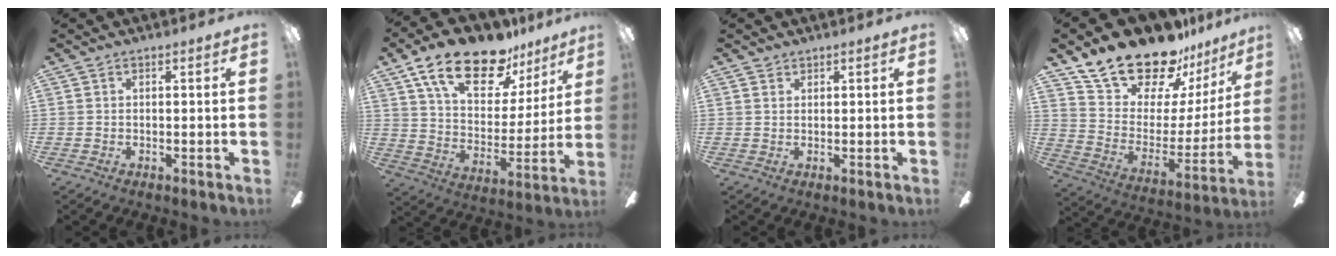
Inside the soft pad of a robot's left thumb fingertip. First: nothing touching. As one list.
[{"total": 20.5, "force": [14.2, 9.2, 11.5], "torque": [-0.193, -0.085, 0.247]}, {"total": 1.1, "force": [0.9, 0.5, 0.1], "torque": [-0.002, 0.000, 0.018]}, {"total": 22.0, "force": [18.9, 8.6, 7.3], "torque": [-0.140, -0.139, 0.344]}]